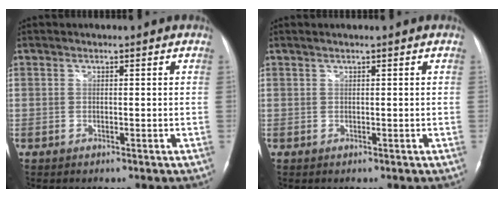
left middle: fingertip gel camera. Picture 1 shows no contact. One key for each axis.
{"total": 0.5, "fx": 0.4, "fy": -0.1, "fz": 0.3, "tx": -0.013, "ty": 0.006, "tz": 0.011}